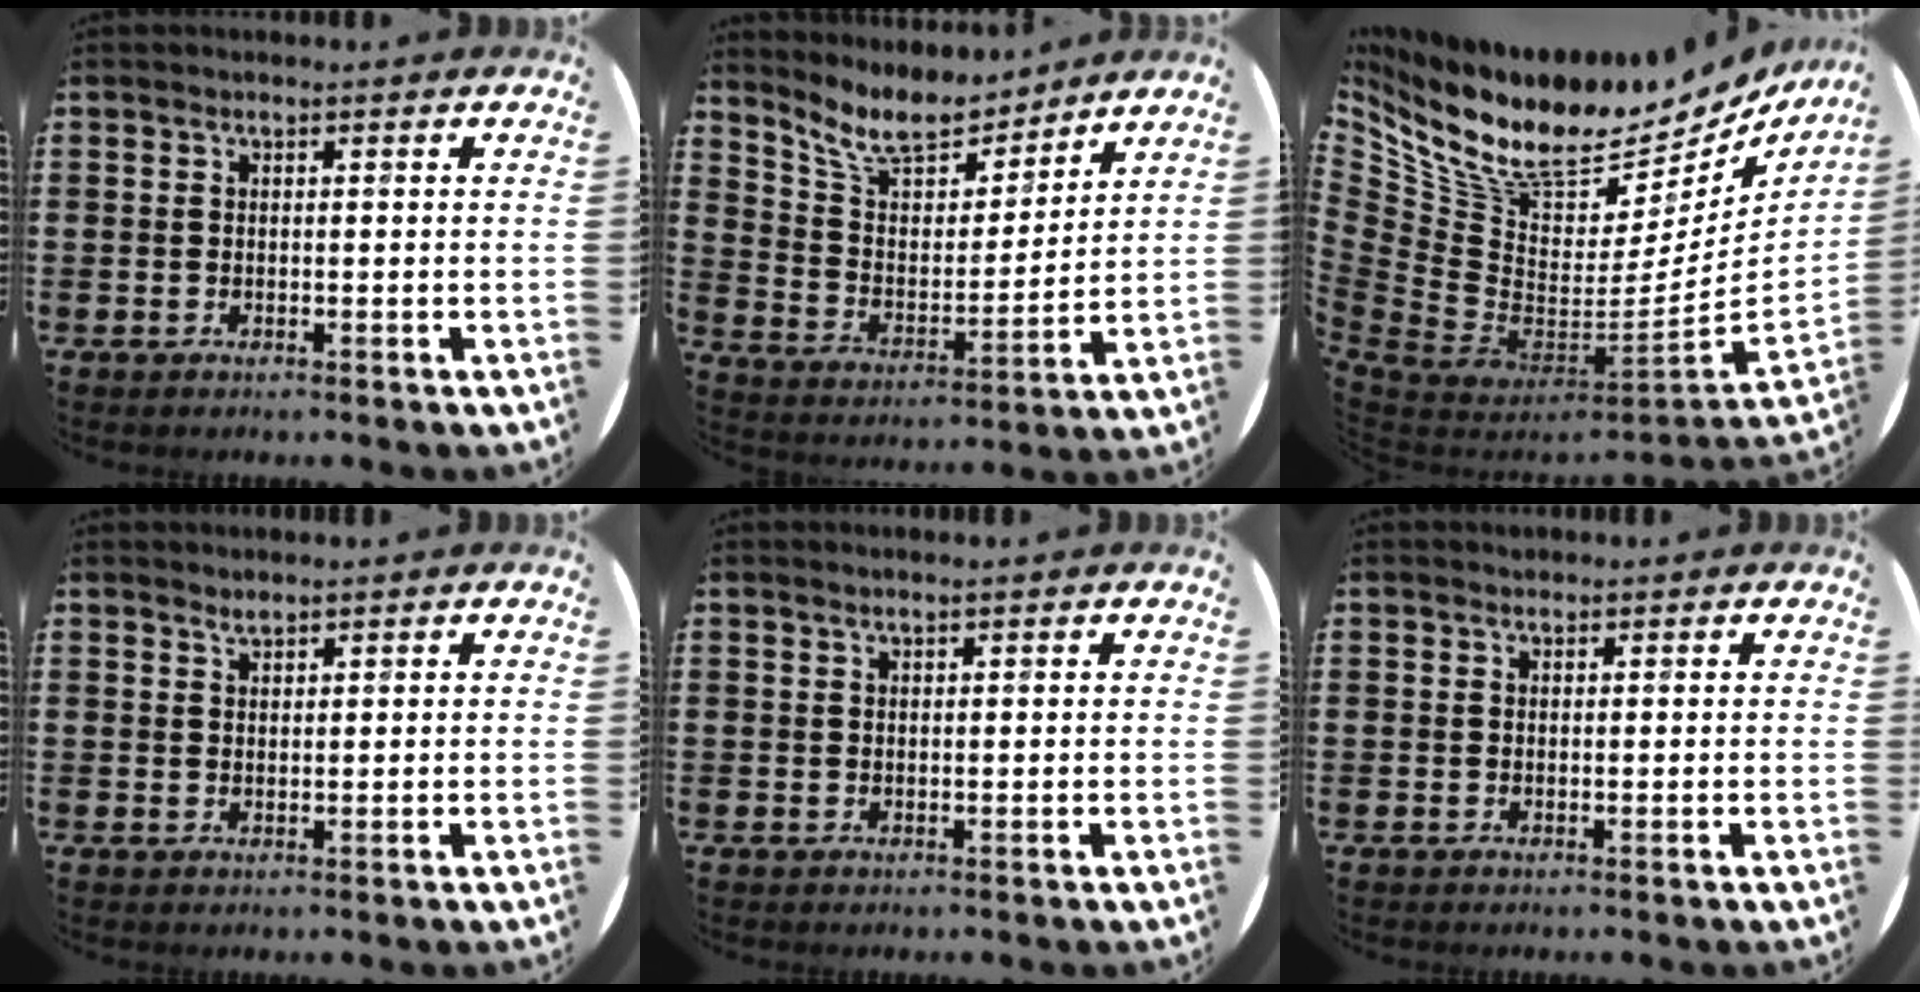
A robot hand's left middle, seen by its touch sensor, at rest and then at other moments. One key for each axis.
{"total": 9.3, "fx": 7.9, "fy": 3.6, "fz": 3.5, "tx": -0.094, "ty": -0.044, "tz": 0.141}
{"total": 11.9, "fx": 8.8, "fy": 5.9, "fz": 5.5, "tx": -0.148, "ty": -0.076, "tz": 0.155}
{"total": 1.1, "fx": 1.1, "fy": 0.0, "fz": 0.0, "tx": 0.000, "ty": 0.000, "tz": 0.021}
{"total": 0.6, "fx": 0.5, "fy": -0.1, "fz": 0.2, "tx": -0.001, "ty": 0.000, "tz": 0.010}
{"total": 0.0}